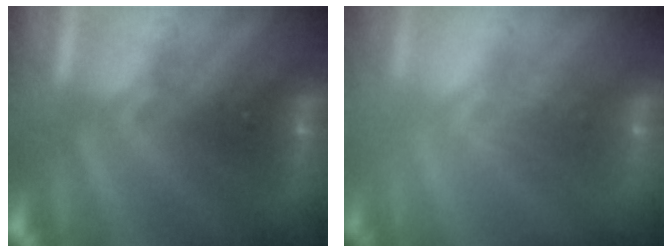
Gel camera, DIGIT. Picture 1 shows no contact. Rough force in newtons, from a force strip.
{"total": 2.4}